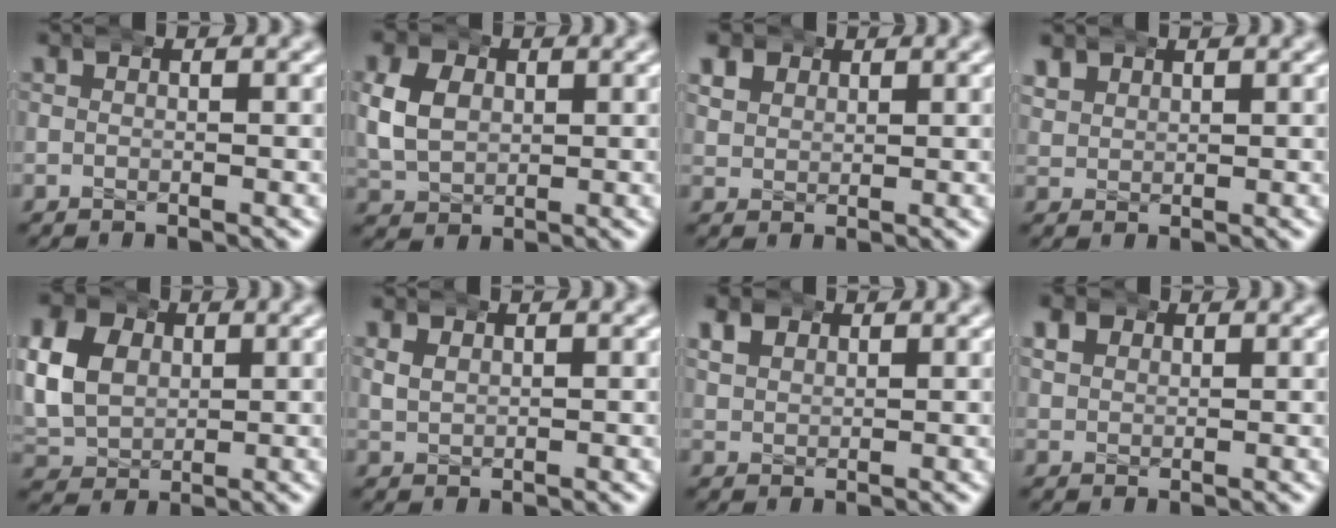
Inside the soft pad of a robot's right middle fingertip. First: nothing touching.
{"total": 5.9, "force": [0.4, 5.2, 2.7], "torque": [-0.078, -0.013, 0.013]}
{"total": 2.9, "force": [1.7, 2.3, 0.8], "torque": [-0.022, -0.003, 0.033]}
{"total": 2.1, "force": [1.5, 1.4, 0.4], "torque": [-0.010, 0.001, 0.032]}
{"total": 9.9, "force": [1.2, 8.9, 4.3], "torque": [-0.120, -0.019, 0.016]}
{"total": 1.5, "force": [0.7, 1.3, 0.3], "torque": [-0.011, -0.002, 0.017]}
{"total": 2.4, "force": [1.5, 1.7, 0.7], "torque": [-0.019, -0.003, 0.031]}
{"total": 2.4, "force": [1.2, 2.0, 0.7], "torque": [-0.017, -0.004, 0.025]}